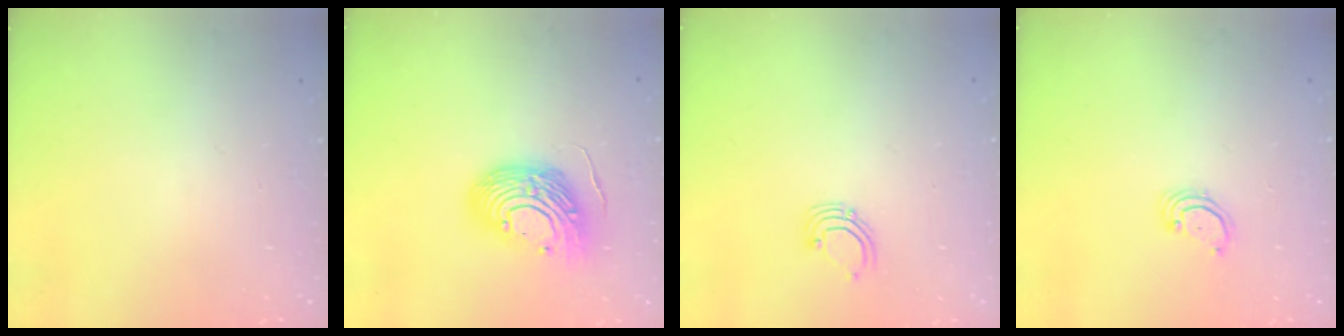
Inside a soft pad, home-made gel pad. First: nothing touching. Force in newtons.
{"total": 14.0, "press": 13.9, "slide": 2.3}
{"total": 3.4, "press": 3.4, "slide": 0.3}
{"total": 2.3, "press": 2.3, "slide": 0.2}